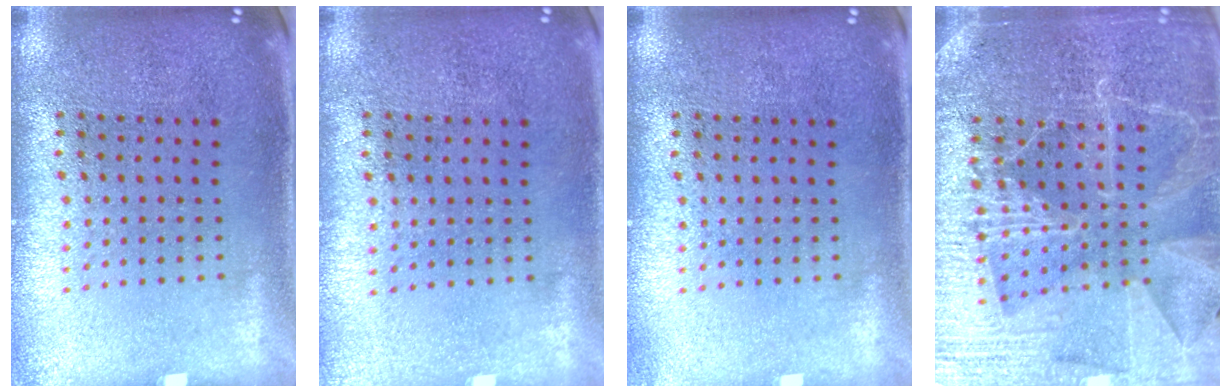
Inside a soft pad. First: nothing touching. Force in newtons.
{"total": 0.0}
{"total": 0.7, "press": 0.7, "slide": 0.1}
{"total": 4.2, "press": 3.9, "slide": 1.5}